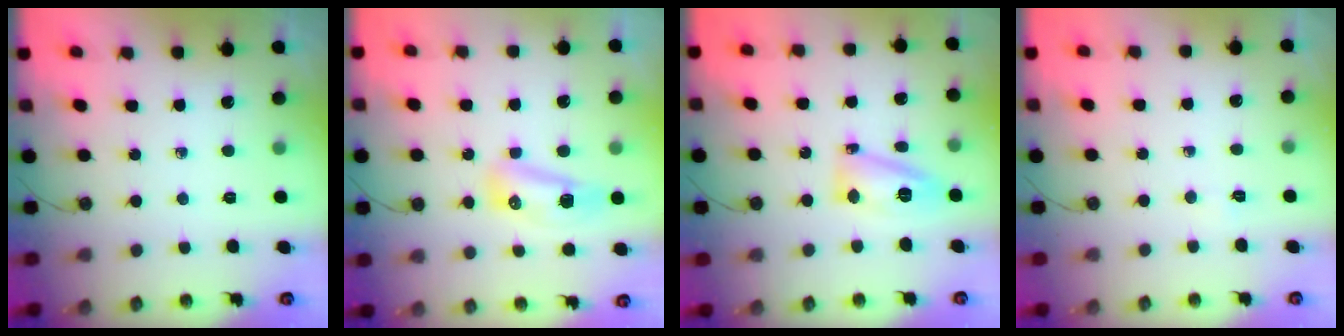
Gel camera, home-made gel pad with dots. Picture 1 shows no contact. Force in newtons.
{"total": 8.8, "press": 8.5, "slide": 2.2}
{"total": 12.8, "press": 12.7, "slide": 1.1}
{"total": 2.1, "press": 1.6, "slide": 1.4}